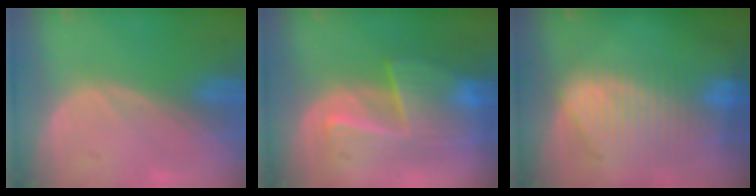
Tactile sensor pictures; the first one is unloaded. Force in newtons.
{"total": 7.7, "press": 7.6, "slide": 1.4}
{"total": 9.5, "press": 8.2, "slide": 4.8}